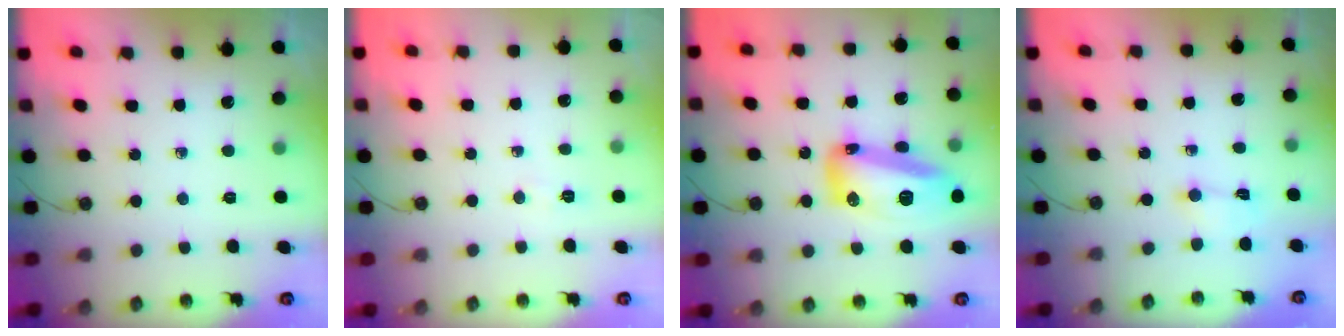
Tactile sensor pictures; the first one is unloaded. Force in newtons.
{"total": 3.6, "press": 3.6, "slide": 0.4}
{"total": 17.2, "press": 17.0, "slide": 2.2}
{"total": 1.2, "press": 1.0, "slide": 0.6}